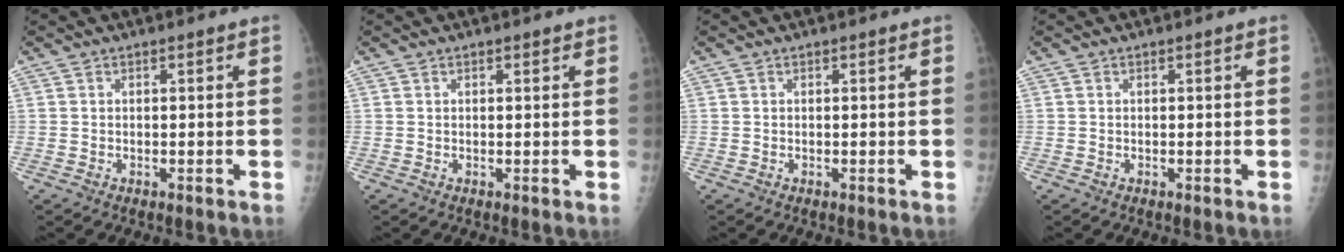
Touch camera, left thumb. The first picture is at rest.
{"total": 0.5, "force": [0.4, 0.2, 0.3], "torque": [-0.004, -0.002, 0.004]}
{"total": 0.0}
{"total": 0.0}